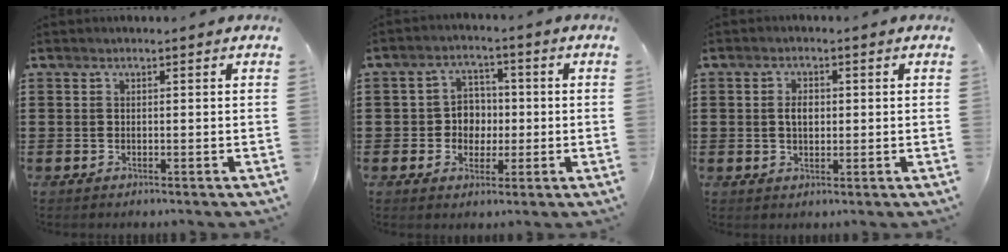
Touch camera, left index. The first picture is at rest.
{"total": 4.9, "force": [-0.3, 4.5, 2.0], "torque": [-0.046, 0.011, -0.011]}
{"total": 2.8, "force": [0.4, 1.6, 2.2], "torque": [-0.039, 0.005, 0.003]}